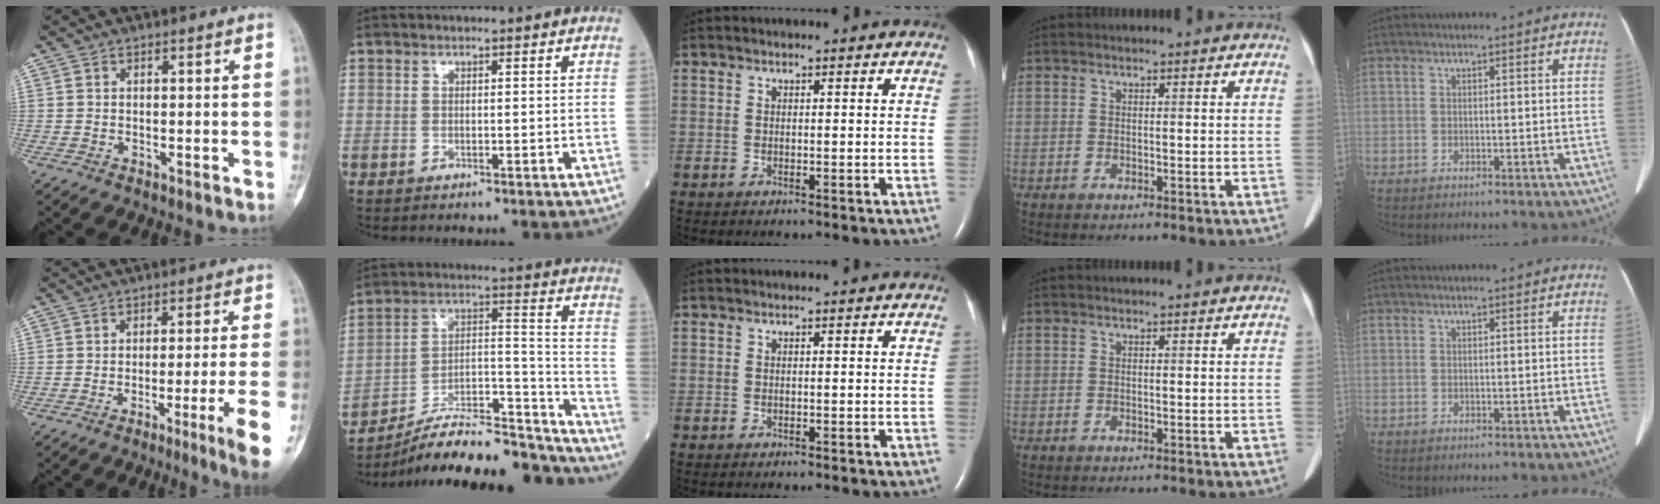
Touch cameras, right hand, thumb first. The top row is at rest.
{"thumb": {"total": 10.3, "force": [-4.7, -0.5, 9.1], "torque": [-0.135, 0.000, -0.068]}, "index": {"total": 23.3, "force": [-21.5, 3.0, 8.7], "torque": [-0.098, 0.039, -0.335]}}